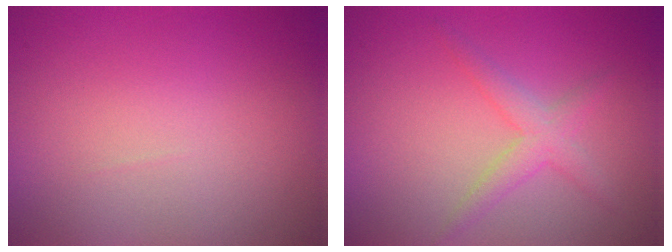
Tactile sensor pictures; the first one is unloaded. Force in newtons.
{"total": 2.3, "press": 2.3, "slide": 0.1}